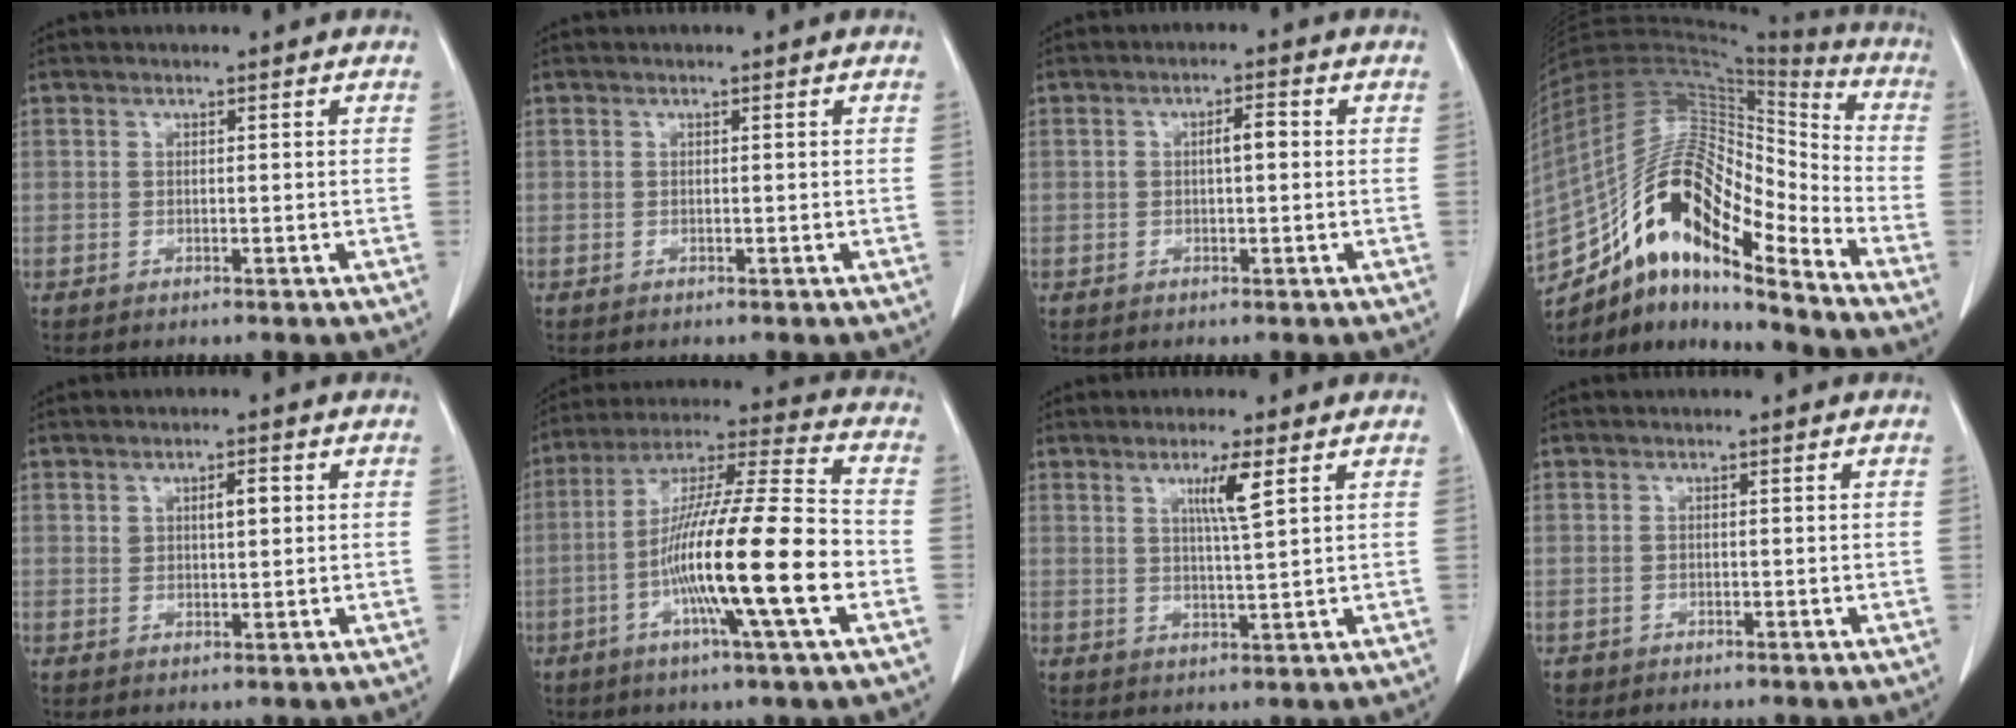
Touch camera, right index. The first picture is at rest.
{"total": 0.0}
{"total": 2.6, "force": [0.1, 0.8, 2.4], "torque": [-0.040, 0.010, 0.002]}
{"total": 19.6, "force": [-12.6, 5.3, 14.0], "torque": [-0.264, 0.040, -0.214]}
{"total": 2.7, "force": [0.9, 1.1, 2.3], "torque": [-0.037, 0.003, 0.016]}
{"total": 18.9, "force": [-5.1, 0.2, 18.2], "torque": [-0.324, -0.007, -0.096]}
{"total": 4.6, "force": [2.0, -0.6, 4.1], "torque": [-0.077, -0.006, 0.037]}
{"total": 0.9, "force": [-0.4, 0.8, -0.1], "torque": [-0.008, 0.005, -0.003]}